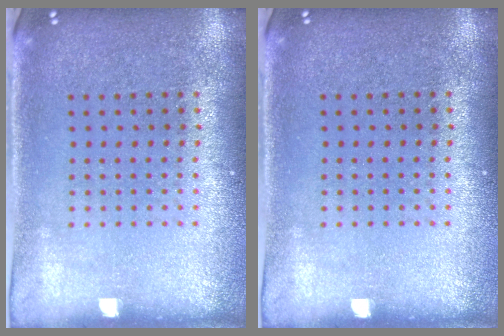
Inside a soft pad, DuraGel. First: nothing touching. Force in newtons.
{"total": 0.0}